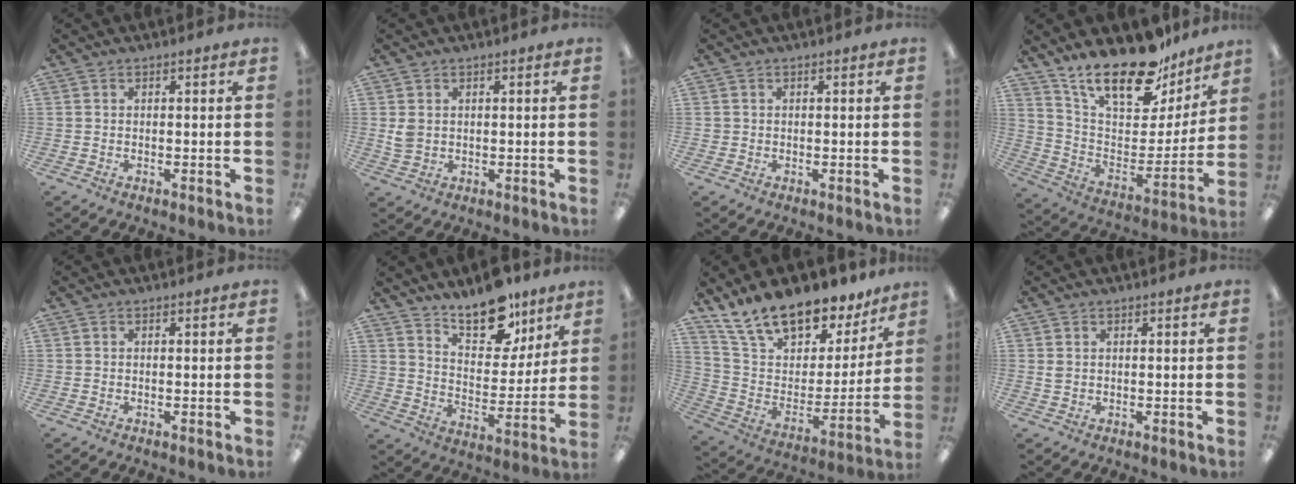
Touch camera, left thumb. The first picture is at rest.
{"total": 3.0, "force": [0.8, 2.4, 1.6], "torque": [-0.024, 0.000, 0.014]}
{"total": 0.7, "force": [0.1, 0.7, 0.0], "torque": [0.001, 0.005, 0.000]}
{"total": 22.0, "force": [17.3, 8.5, 10.5], "torque": [-0.180, -0.115, 0.305]}
{"total": 0.0}
{"total": 13.9, "force": [11.0, 6.1, 5.9], "torque": [-0.082, -0.073, 0.197]}
{"total": 17.7, "force": [14.7, 7.4, 6.5], "torque": [-0.125, -0.112, 0.265]}
{"total": 1.3, "force": [0.5, 1.0, 0.8], "torque": [-0.017, 0.004, 0.009]}